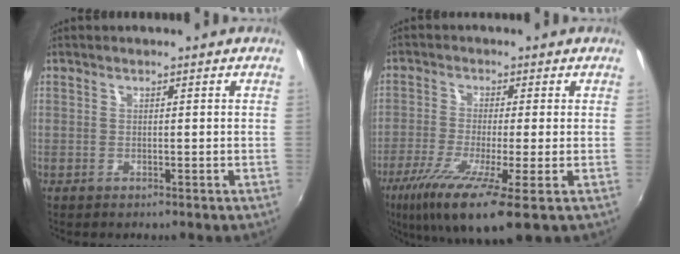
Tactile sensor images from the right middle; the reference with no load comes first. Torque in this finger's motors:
{"motor_torque": [1.43, -0.71, 0.43, 0.21]}